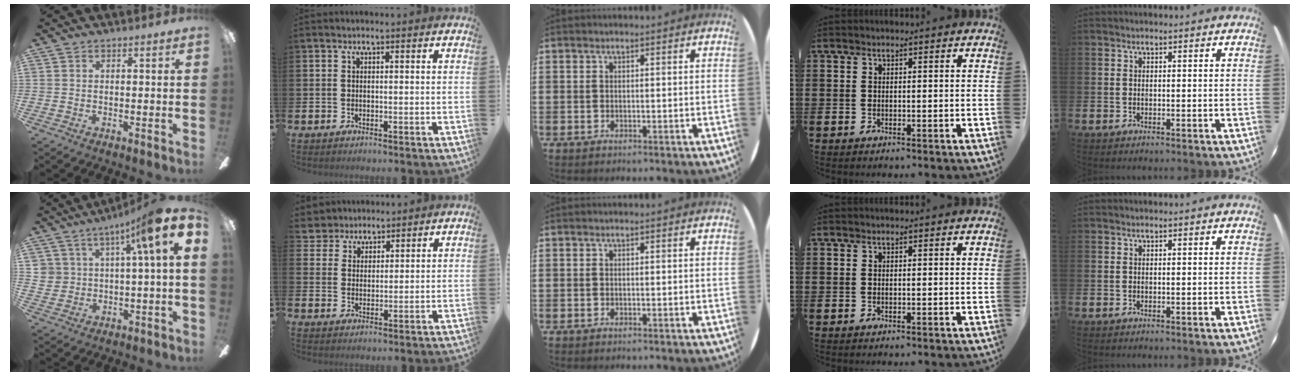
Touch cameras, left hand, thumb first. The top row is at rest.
{"thumb": {"total": 11.4, "force": [5.5, 3.4, 9.4], "torque": [-0.153, -0.026, 0.090]}, "index": {"total": 4.0, "force": [3.6, 1.5, -1.0], "torque": [-0.005, -0.014, 0.067]}}